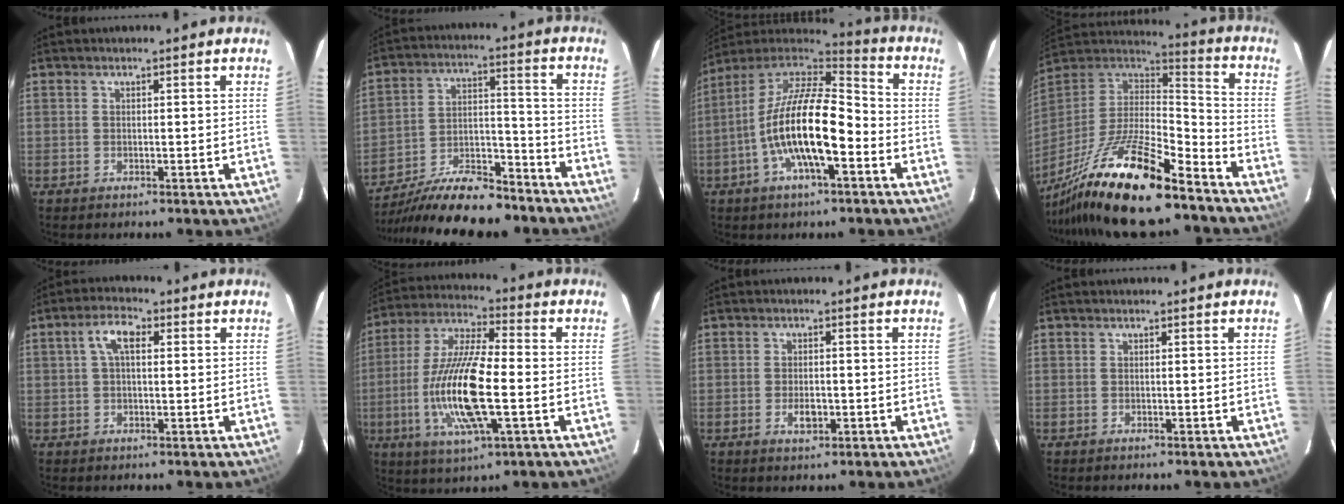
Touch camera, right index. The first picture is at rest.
{"total": 18.8, "force": [-15.8, 5.3, 8.6], "torque": [-0.161, -0.001, -0.247]}
{"total": 17.5, "force": [-5.2, 5.9, 15.7], "torque": [-0.296, -0.002, -0.106]}
{"total": 23.9, "force": [-17.1, 5.3, 15.9], "torque": [-0.314, -0.034, -0.299]}
{"total": 4.9, "force": [1.2, 2.4, 4.1], "torque": [-0.079, 0.018, 0.022]}
{"total": 17.3, "force": [-3.5, 4.2, 16.5], "torque": [-0.339, -0.008, -0.070]}
{"total": 3.1, "force": [-1.0, 1.8, 2.4], "torque": [-0.043, -0.001, -0.014]}
{"total": 0.0}